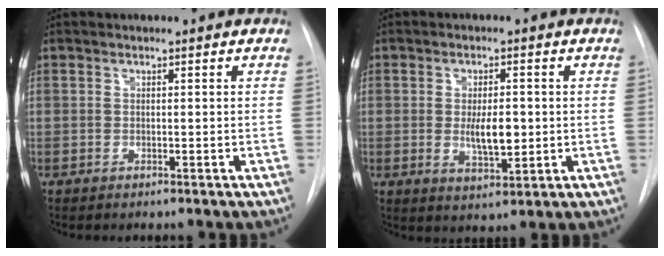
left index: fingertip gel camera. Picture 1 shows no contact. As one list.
[{"total": 5.4, "force": [-0.1, 2.0, 5.0], "torque": [-0.087, -0.008, 0.005]}]